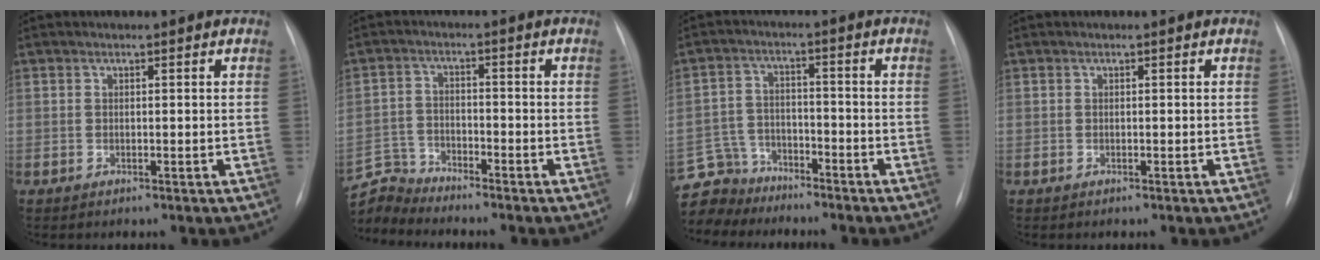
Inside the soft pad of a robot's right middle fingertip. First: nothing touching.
{"total": 6.5, "force": [-6.4, 0.0, -1.0], "torque": [0.010, 0.009, -0.125]}
{"total": 8.7, "force": [-7.9, 3.6, -0.4], "torque": [-0.003, 0.013, -0.148]}
{"total": 0.0}